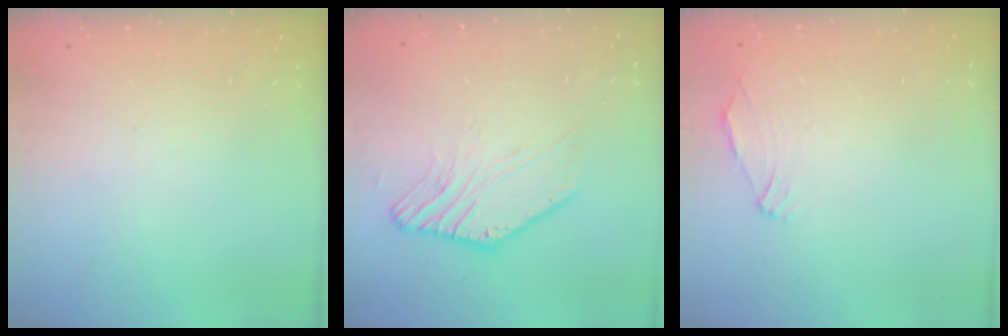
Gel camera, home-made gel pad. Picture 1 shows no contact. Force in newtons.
{"total": 4.5, "press": 4.3, "slide": 1.1}
{"total": 1.5, "press": 1.4, "slide": 0.5}